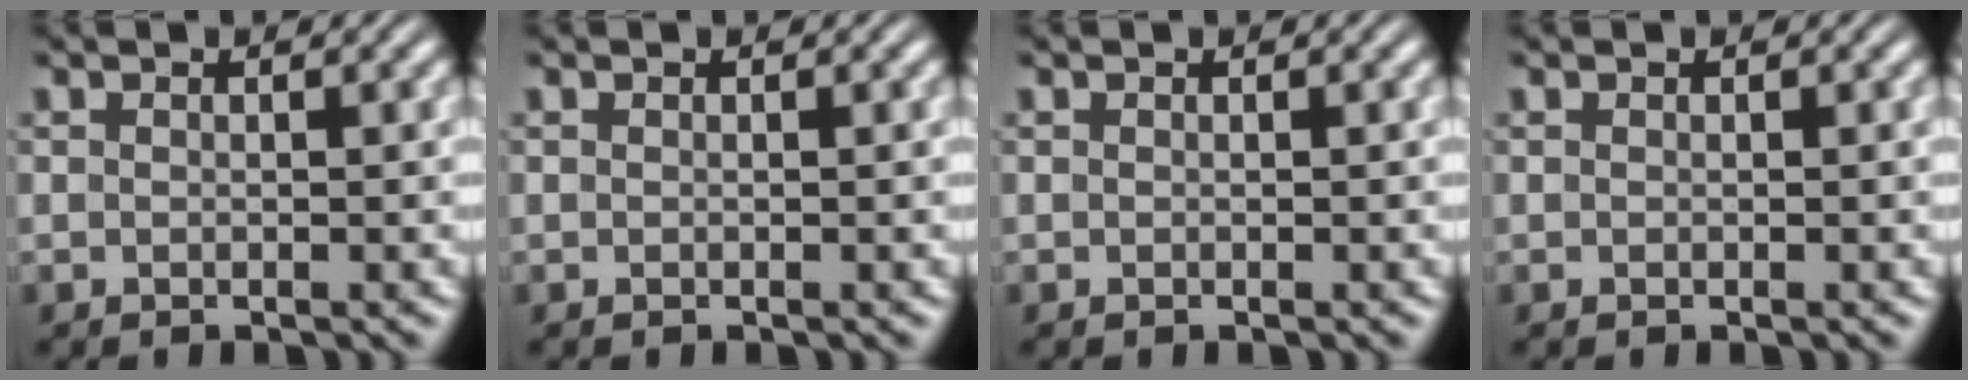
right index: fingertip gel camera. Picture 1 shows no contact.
{"total": 0.0}
{"total": 0.0}
{"total": 0.0}